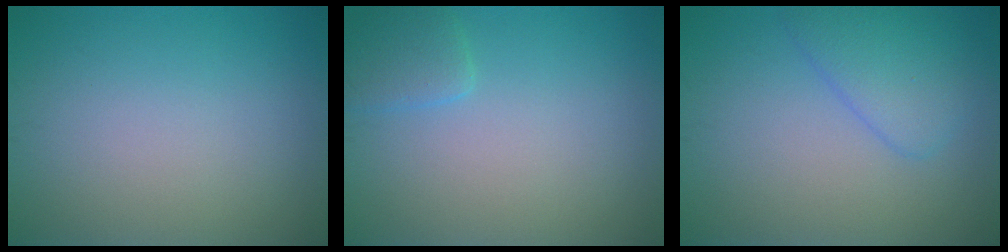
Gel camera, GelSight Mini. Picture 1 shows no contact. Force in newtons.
{"total": 1.8, "press": 1.8, "slide": 0.2}
{"total": 3.4, "press": 3.4, "slide": 0.2}